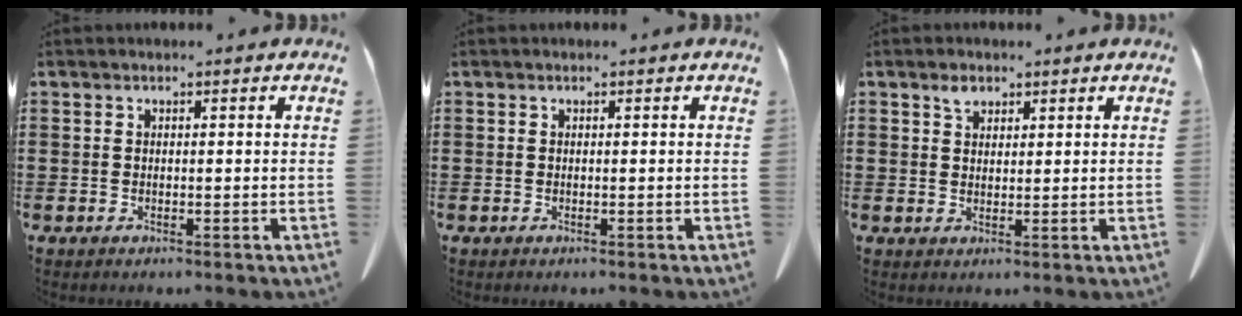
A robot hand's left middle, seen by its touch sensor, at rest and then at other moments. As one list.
[{"total": 0.0}, {"total": 2.2, "force": [1.6, 1.3, 0.8], "torque": [-0.012, -0.003, 0.030]}]